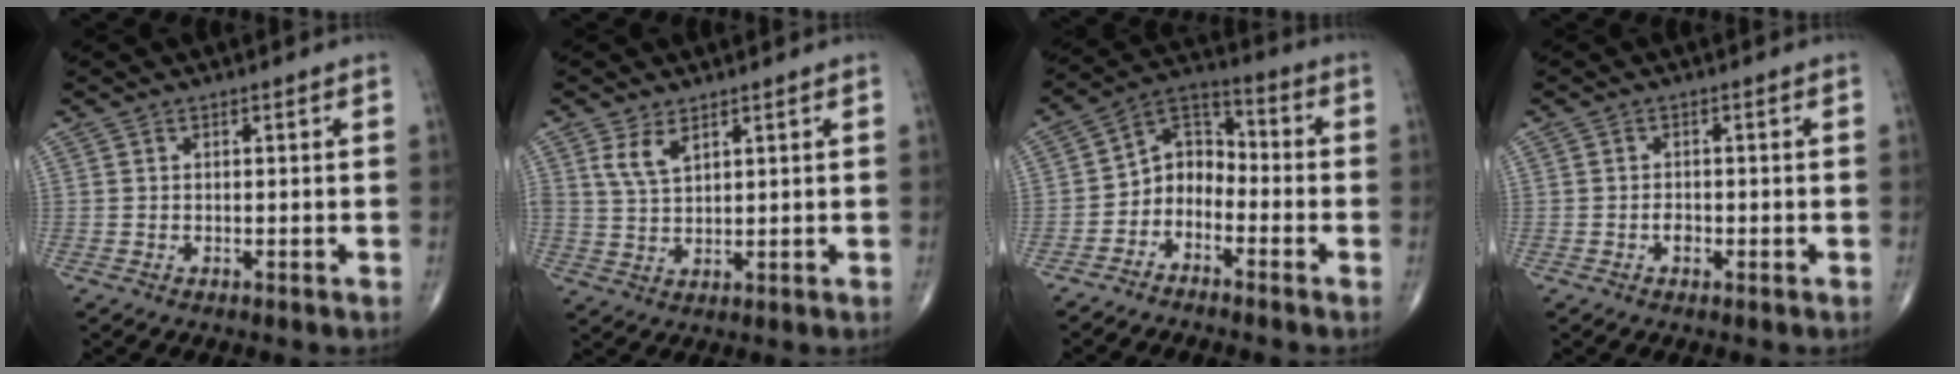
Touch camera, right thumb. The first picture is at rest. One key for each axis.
{"total": 4.3, "fx": 2.4, "fy": 2.1, "fz": 2.9, "tx": -0.055, "ty": -0.011, "tz": 0.054}
{"total": 6.8, "fx": -3.0, "fy": 4.8, "fz": 3.7, "tx": -0.043, "ty": 0.049, "tz": -0.074}
{"total": 1.6, "fx": -0.6, "fy": 1.1, "fz": 1.1, "tx": -0.014, "ty": 0.003, "tz": -0.011}